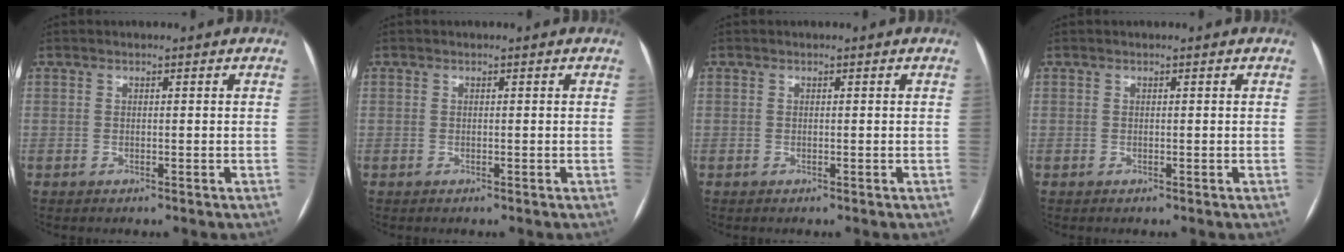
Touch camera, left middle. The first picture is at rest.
{"total": 0.0}
{"total": 0.0}
{"total": 0.0}